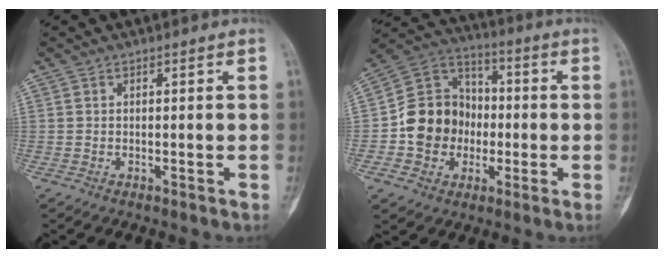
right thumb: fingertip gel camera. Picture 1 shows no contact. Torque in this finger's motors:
{"motor_torque": [1.45, 2.05, 0.73, -0.78, 0.29]}